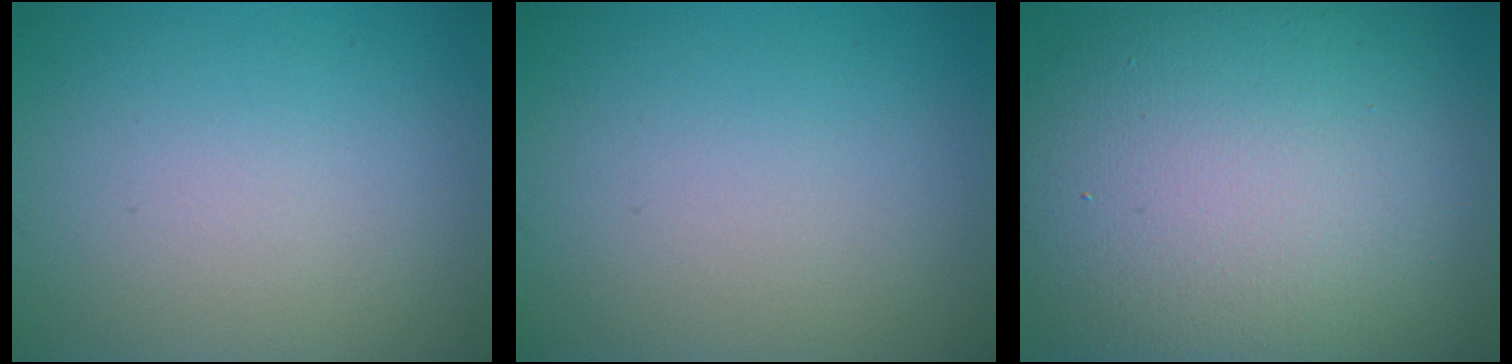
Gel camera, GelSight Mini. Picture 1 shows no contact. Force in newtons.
{"total": 0.0}
{"total": 15.3, "press": 15.2, "slide": 1.2}